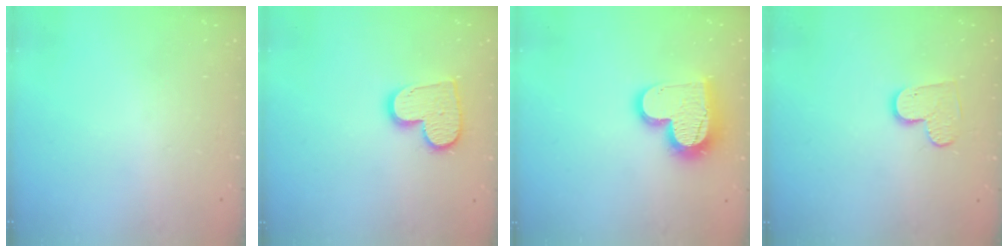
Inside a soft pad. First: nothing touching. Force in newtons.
{"total": 13.0, "press": 13.0, "slide": 1.0}
{"total": 15.2, "press": 15.1, "slide": 1.4}
{"total": 7.5, "press": 7.5, "slide": 0.5}